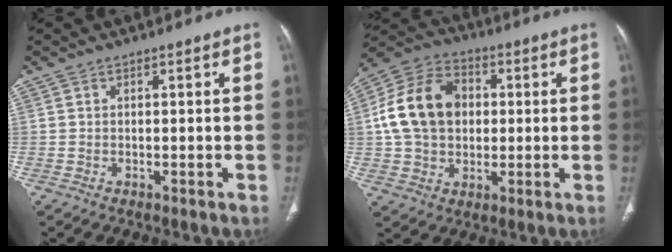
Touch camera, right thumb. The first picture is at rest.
{"total": 15.7, "force": [1.5, 12.0, 10.0], "torque": [-0.162, 0.020, 0.023]}